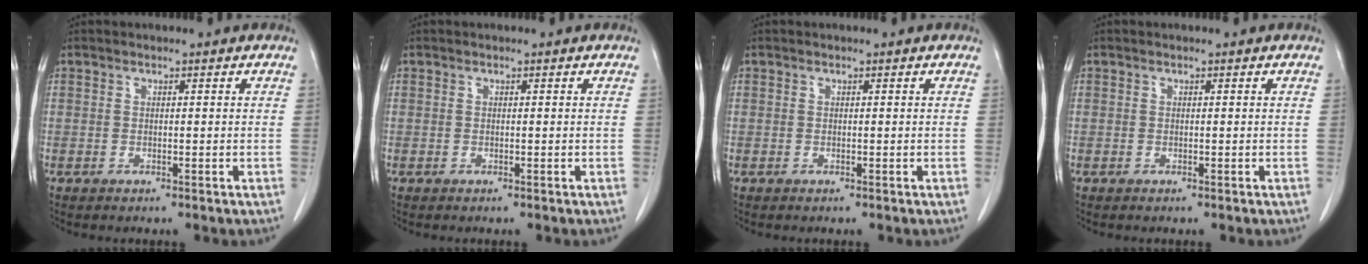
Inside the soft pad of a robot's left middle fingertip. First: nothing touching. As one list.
[{"total": 0.0}, {"total": 0.0}, {"total": 0.0}]